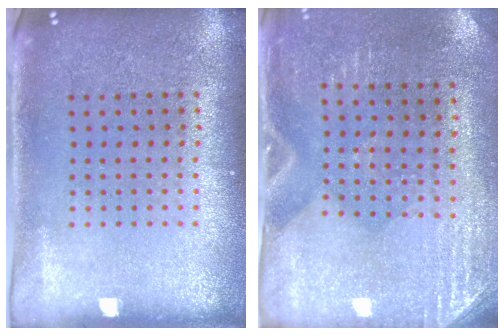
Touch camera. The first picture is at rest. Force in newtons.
{"total": 2.8, "press": 2.5, "slide": 1.3}